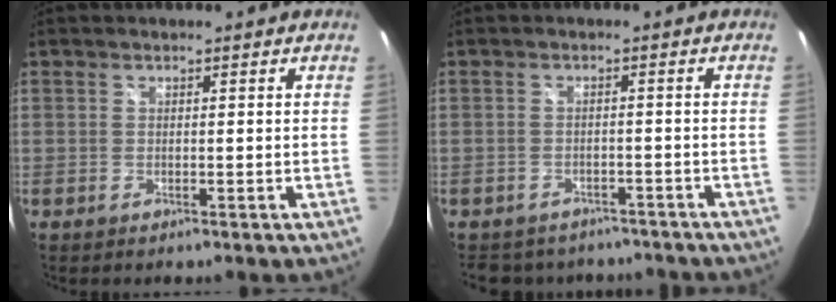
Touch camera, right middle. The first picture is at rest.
{"total": 9.7, "force": [-8.1, 4.5, 2.8], "torque": [-0.061, 0.001, -0.104]}